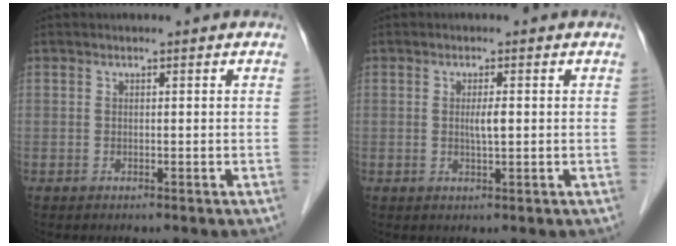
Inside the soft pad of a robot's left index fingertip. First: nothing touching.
{"total": 2.0, "force": [0.1, 0.3, 2.0], "torque": [-0.039, 0.000, 0.002]}